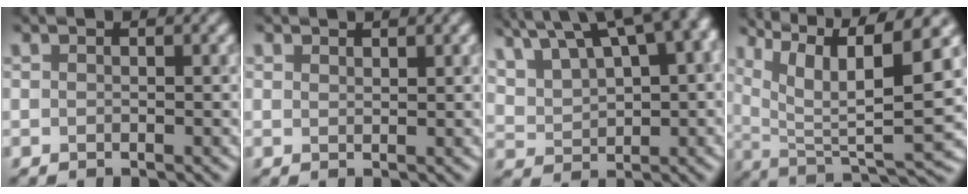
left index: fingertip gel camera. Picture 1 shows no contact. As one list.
[{"total": 1.0, "force": [0.7, -0.7, -0.4], "torque": [0.008, -0.007, 0.023]}, {"total": 15.3, "force": [8.9, 6.9, 10.4], "torque": [-0.207, 0.043, 0.178]}, {"total": 10.3, "force": [4.3, 2.5, 9.0], "torque": [-0.176, -0.005, 0.119]}]